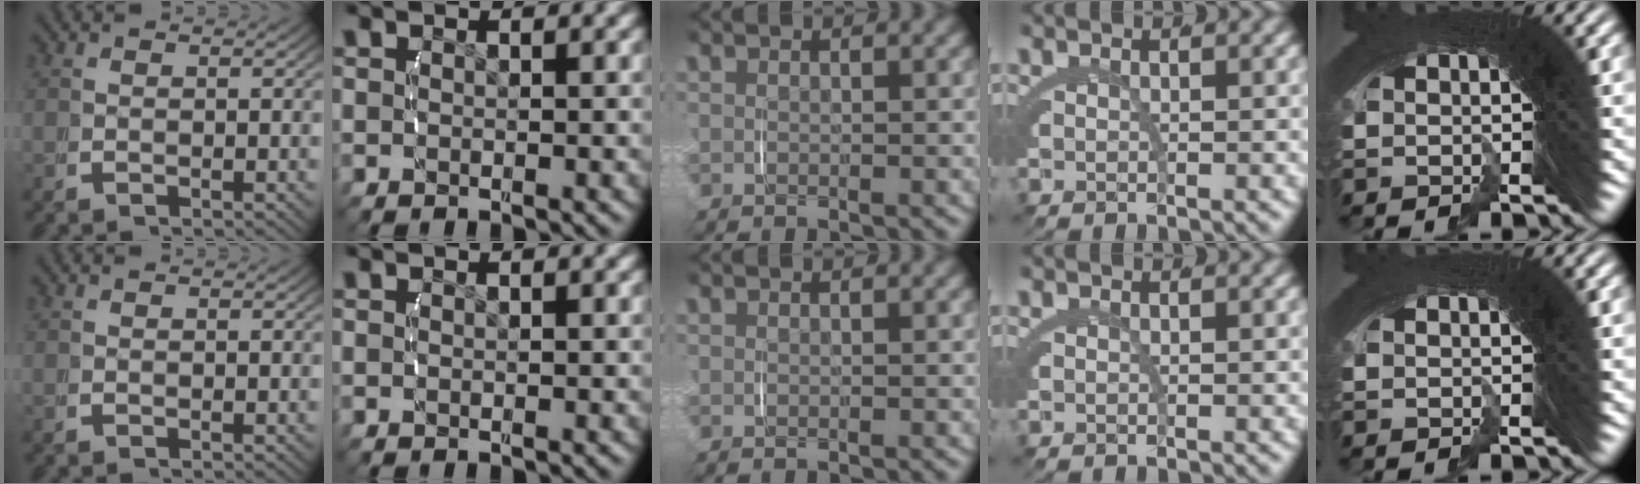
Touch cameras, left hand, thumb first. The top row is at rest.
{}